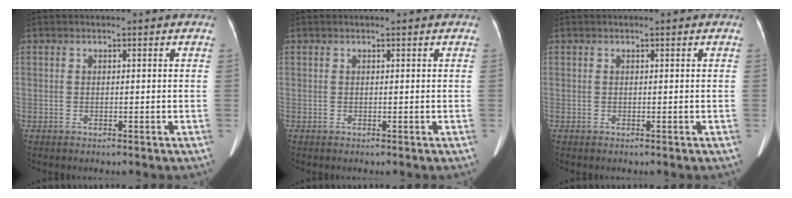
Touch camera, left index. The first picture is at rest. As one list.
[{"total": 0.0}, {"total": 0.0}]